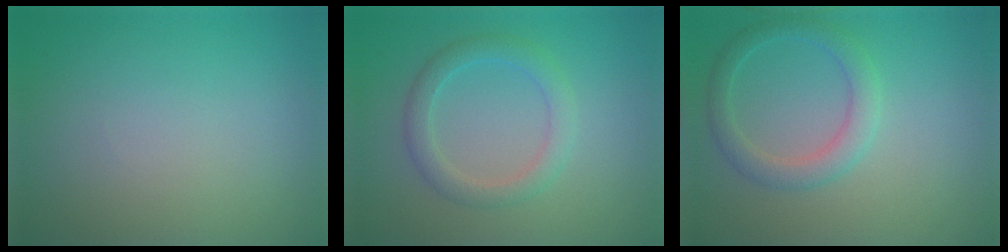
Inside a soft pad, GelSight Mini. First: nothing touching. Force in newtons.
{"total": 2.6, "press": 2.6, "slide": 0.1}
{"total": 2.7, "press": 2.7, "slide": 0.2}